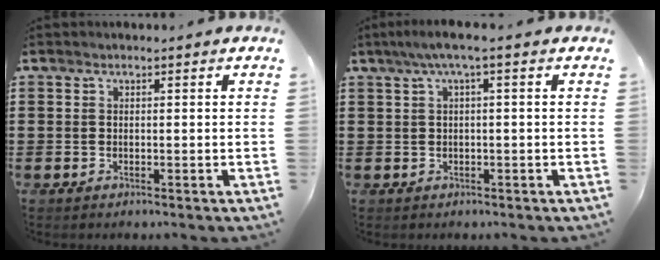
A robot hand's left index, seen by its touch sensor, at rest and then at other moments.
{"total": 2.5, "force": [0.1, -0.1, 2.5], "torque": [-0.045, -0.001, 0.000]}